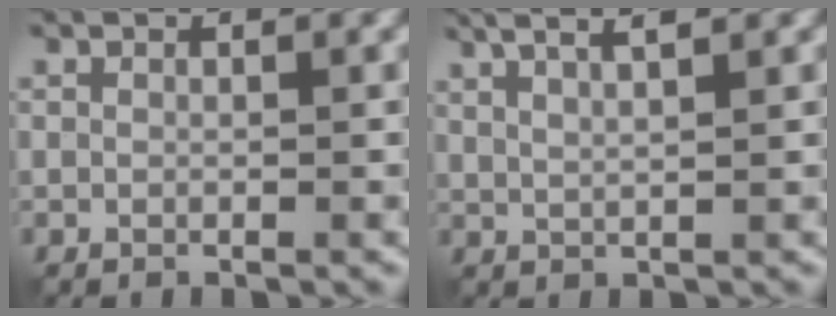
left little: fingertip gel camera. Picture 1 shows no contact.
{"total": 6.0, "force": [3.4, 1.9, 4.5], "torque": [-0.063, 0.025, 0.035]}